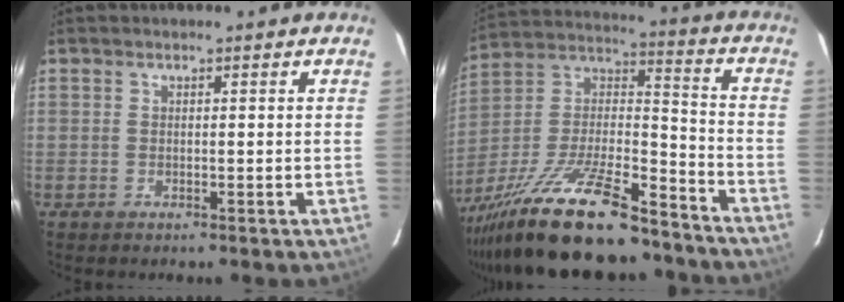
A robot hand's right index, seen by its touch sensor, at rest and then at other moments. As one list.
[{"total": 27.2, "force": [-20.6, 6.9, 16.4], "torque": [-0.317, -0.031, -0.332]}]